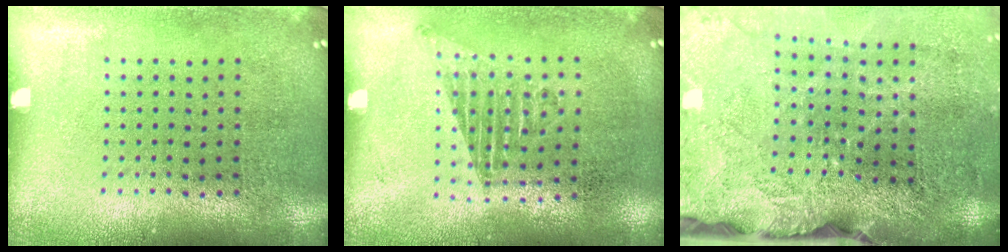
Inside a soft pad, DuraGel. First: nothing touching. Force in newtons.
{"total": 1.2, "press": 1.0, "slide": 0.7}
{"total": 4.0, "press": 3.3, "slide": 2.4}